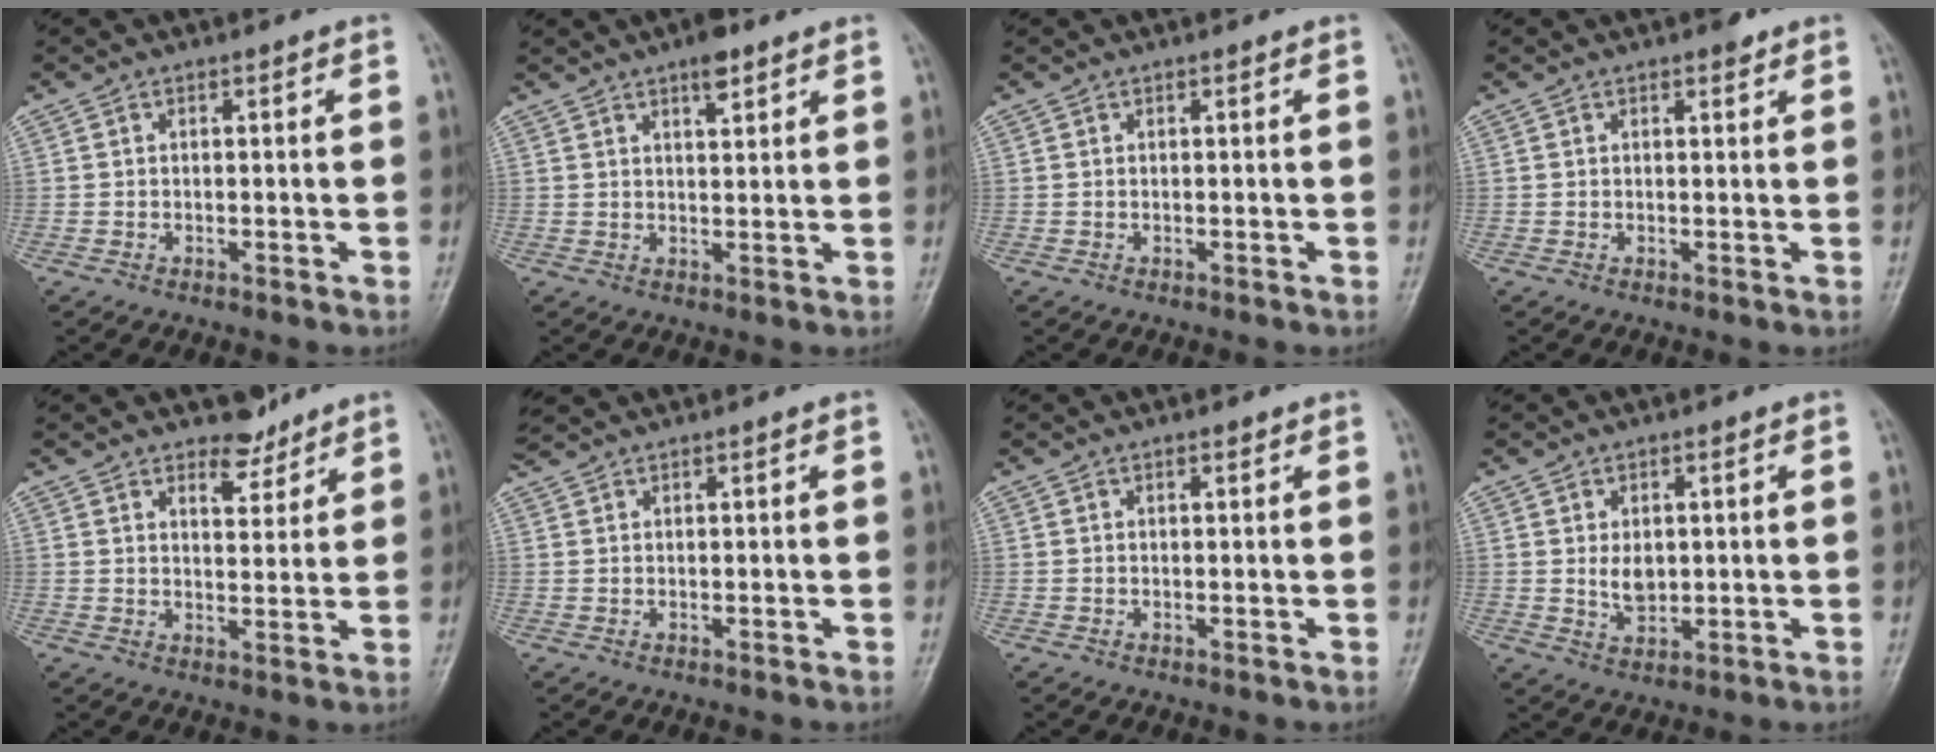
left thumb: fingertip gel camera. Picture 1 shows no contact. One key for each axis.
{"total": 4.2, "fx": 2.8, "fy": 1.4, "fz": 2.8, "tx": -0.034, "ty": -0.011, "tz": 0.042}
{"total": 0.0}
{"total": 1.9, "fx": 1.3, "fy": 0.8, "fz": 1.1, "tx": -0.009, "ty": -0.004, "tz": 0.015}
{"total": 4.9, "fx": 4.1, "fy": 2.3, "fz": 1.5, "tx": -0.001, "ty": -0.032, "tz": 0.067}
{"total": 2.8, "fx": 2.6, "fy": -0.1, "fz": 1.0, "tx": -0.018, "ty": 0.019, "tz": 0.052}
{"total": 0.9, "fx": 0.8, "fy": 0.3, "fz": 0.4, "tx": -0.007, "ty": -0.005, "tz": 0.010}
{"total": 3.8, "fx": 0.8, "fy": 2.6, "fz": 2.7, "tx": -0.034, "ty": -0.012, "tz": 0.022}